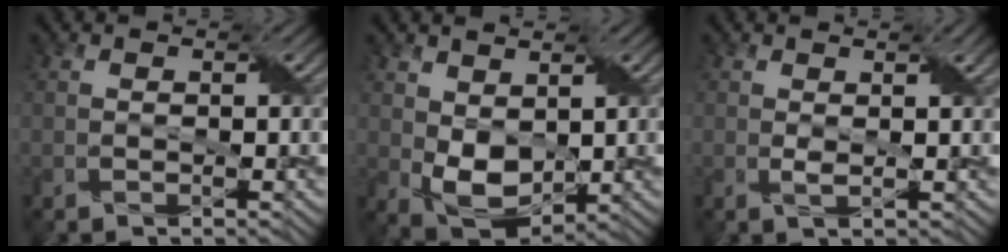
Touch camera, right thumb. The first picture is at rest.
{"total": 6.1, "force": [1.2, 4.2, 4.3], "torque": [-0.098, -0.011, 0.025]}
{"total": 2.0, "force": [0.8, 0.3, 1.8], "torque": [-0.036, 0.003, 0.015]}